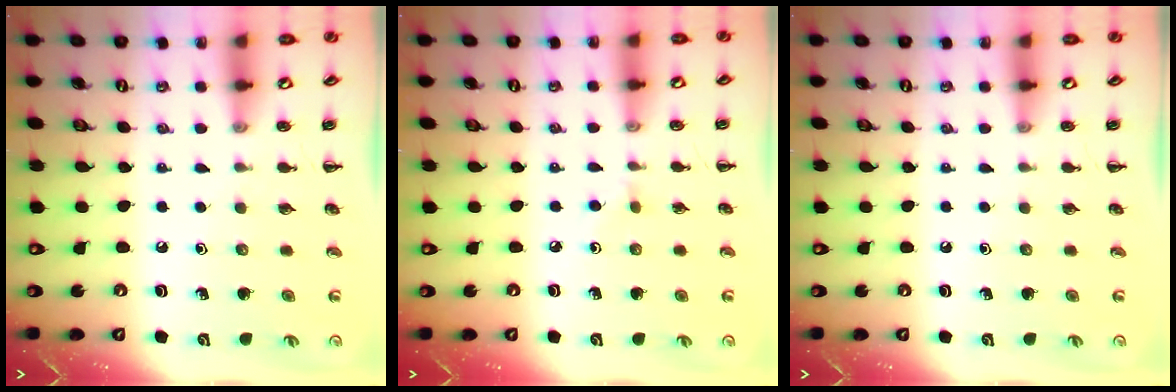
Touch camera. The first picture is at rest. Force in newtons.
{"total": 2.7, "press": 2.5, "slide": 1.2}
{"total": 0.0}